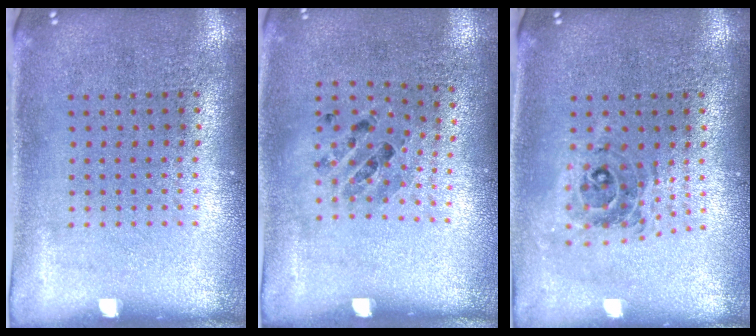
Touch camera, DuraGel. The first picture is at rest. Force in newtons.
{"total": 0.9, "press": 0.7, "slide": 0.5}
{"total": 0.7, "press": 0.7, "slide": 0.1}